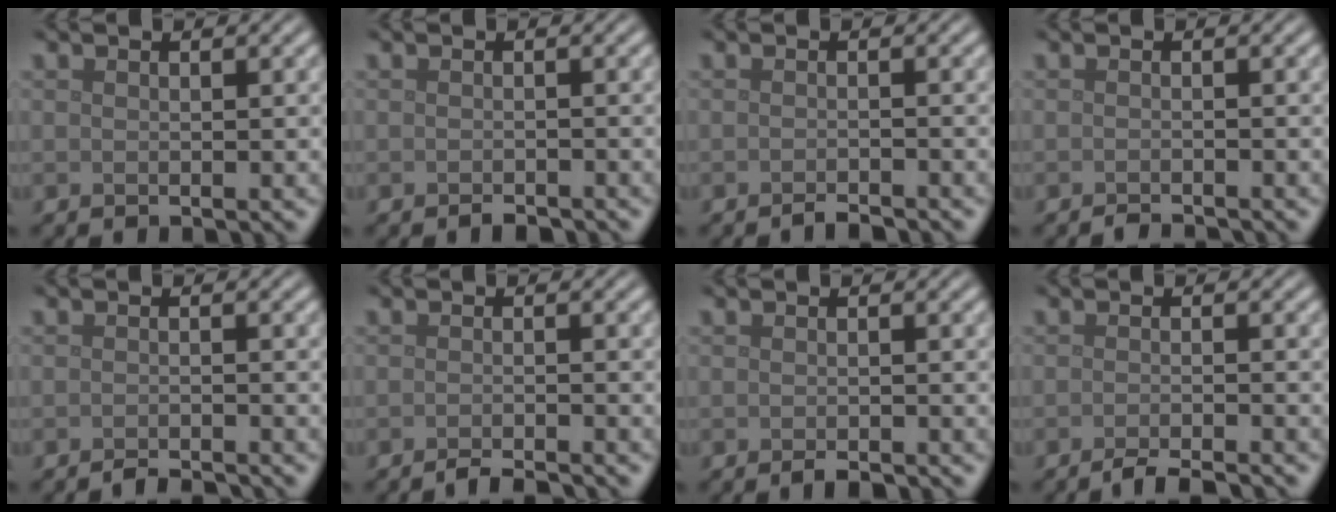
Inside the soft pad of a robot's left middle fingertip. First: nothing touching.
{"total": 1.0, "force": [-0.8, 0.3, 0.4], "torque": [-0.007, -0.004, -0.013]}
{"total": 1.2, "force": [-1.1, 0.1, 0.5], "torque": [-0.008, -0.001, -0.021]}
{"total": 1.1, "force": [-1.0, 0.0, 0.3], "torque": [-0.003, -0.002, -0.021]}
{"total": 1.7, "force": [-1.6, 0.2, 0.6], "torque": [-0.002, -0.001, -0.029]}
{"total": 2.2, "force": [-1.9, 0.3, 1.0], "torque": [-0.006, -0.001, -0.035]}
{"total": 1.2, "force": [-0.9, 0.3, 0.7], "torque": [-0.011, -0.003, -0.014]}
{"total": 2.8, "force": [-2.3, 0.4, 1.5], "torque": [-0.013, -0.001, -0.045]}